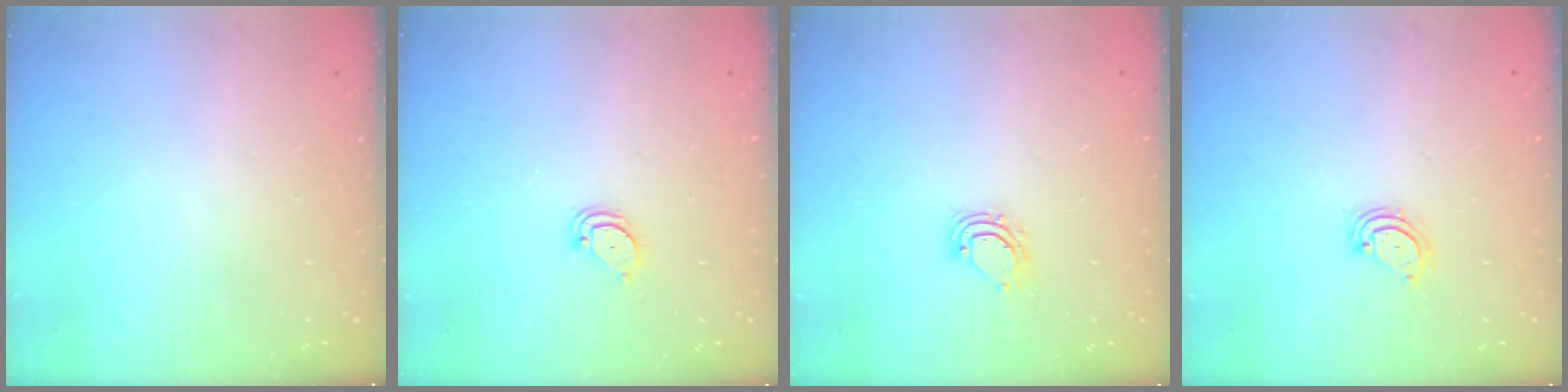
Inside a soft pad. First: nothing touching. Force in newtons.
{"total": 2.1, "press": 2.1, "slide": 0.2}
{"total": 5.4, "press": 5.4, "slide": 0.3}
{"total": 3.3, "press": 3.2, "slide": 0.7}